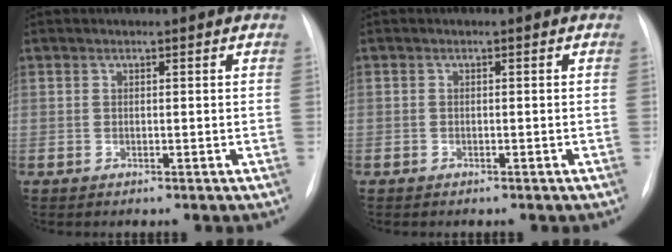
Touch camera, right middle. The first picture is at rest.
{"total": 0.6, "force": [-0.4, 0.5, 0.0], "torque": [-0.006, 0.003, -0.006]}